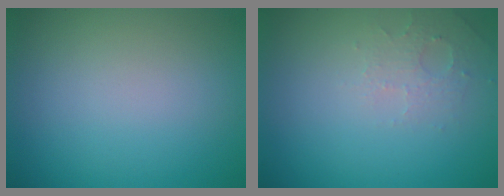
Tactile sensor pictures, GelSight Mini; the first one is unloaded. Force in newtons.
{"total": 1.8, "press": 1.7, "slide": 0.4}